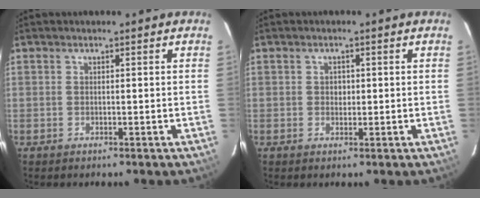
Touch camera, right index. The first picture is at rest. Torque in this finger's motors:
{"motor_torque": [0.27, 0.03, 0.14, 0.02]}